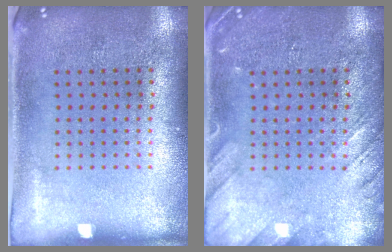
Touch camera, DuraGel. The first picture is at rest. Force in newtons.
{"total": 2.3, "press": 2.3, "slide": 0.3}